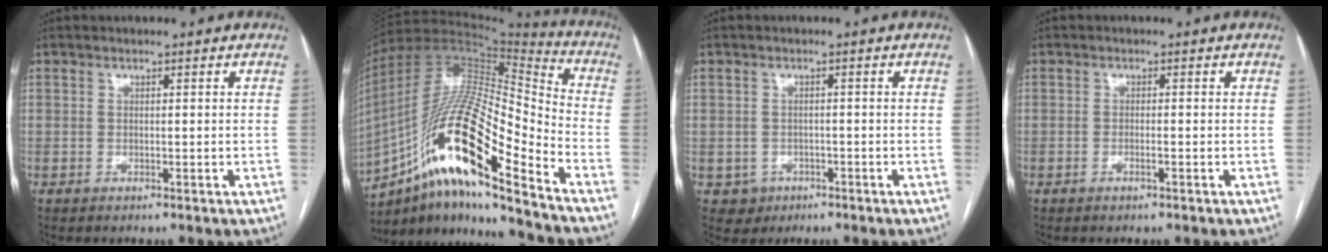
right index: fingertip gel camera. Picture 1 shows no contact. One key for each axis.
{"total": 22.3, "fx": -11.9, "fy": 3.4, "fz": 18.6, "tx": -0.358, "ty": 0.003, "tz": -0.211}
{"total": 3.0, "fx": -1.2, "fy": 2.7, "fz": 0.2, "tx": 0.005, "ty": 0.010, "tz": -0.014}
{"total": 1.0, "fx": -0.5, "fy": 0.1, "fz": 0.9, "tx": -0.020, "ty": 0.000, "tz": -0.009}